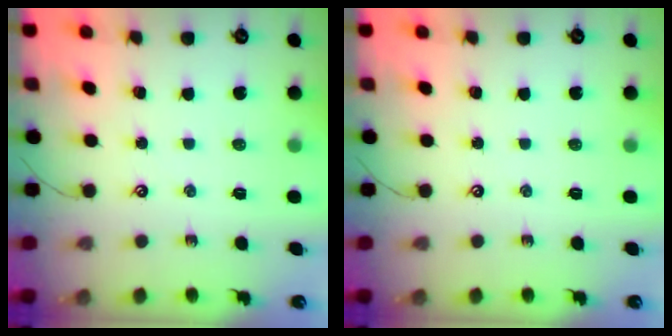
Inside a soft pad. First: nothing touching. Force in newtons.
{"total": 0.0}